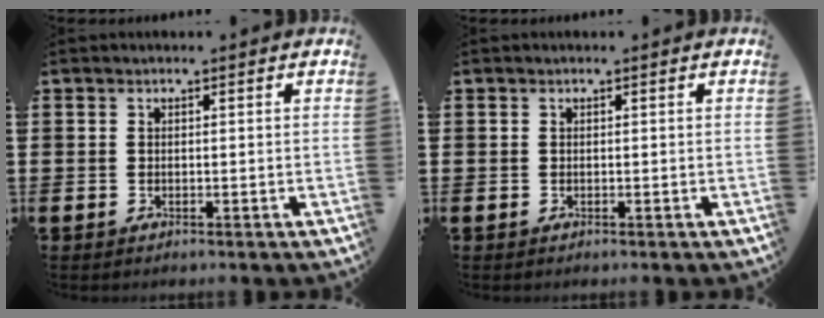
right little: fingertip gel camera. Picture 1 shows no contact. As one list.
[{"total": 0.0}]